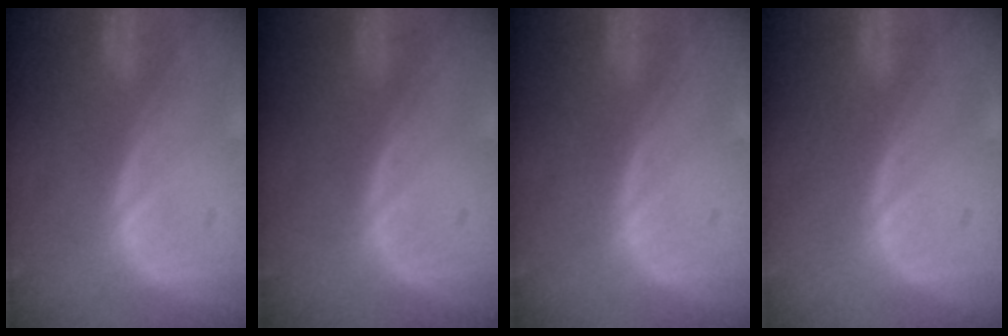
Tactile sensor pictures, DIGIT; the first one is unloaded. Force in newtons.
{"total": 0.0}
{"total": 0.0}
{"total": 0.0}